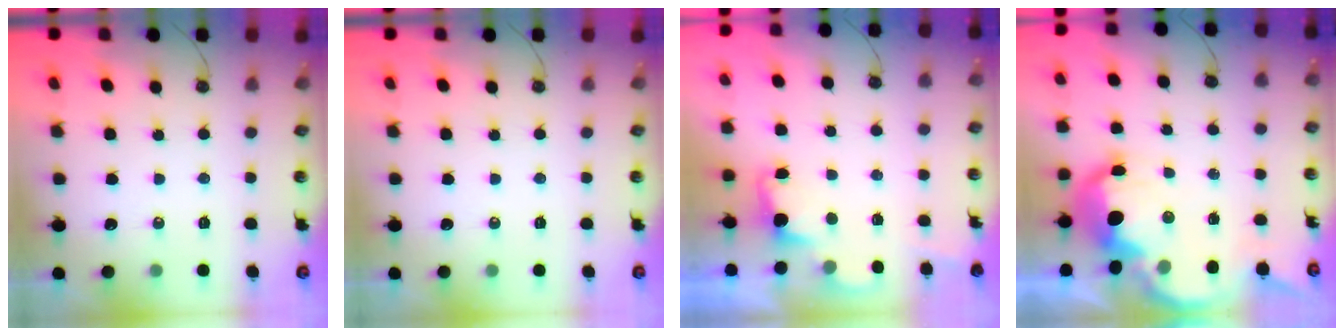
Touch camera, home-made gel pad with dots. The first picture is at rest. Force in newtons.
{"total": 0.0}
{"total": 2.0, "press": 1.8, "slide": 0.9}
{"total": 9.8, "press": 9.8, "slide": 0.6}